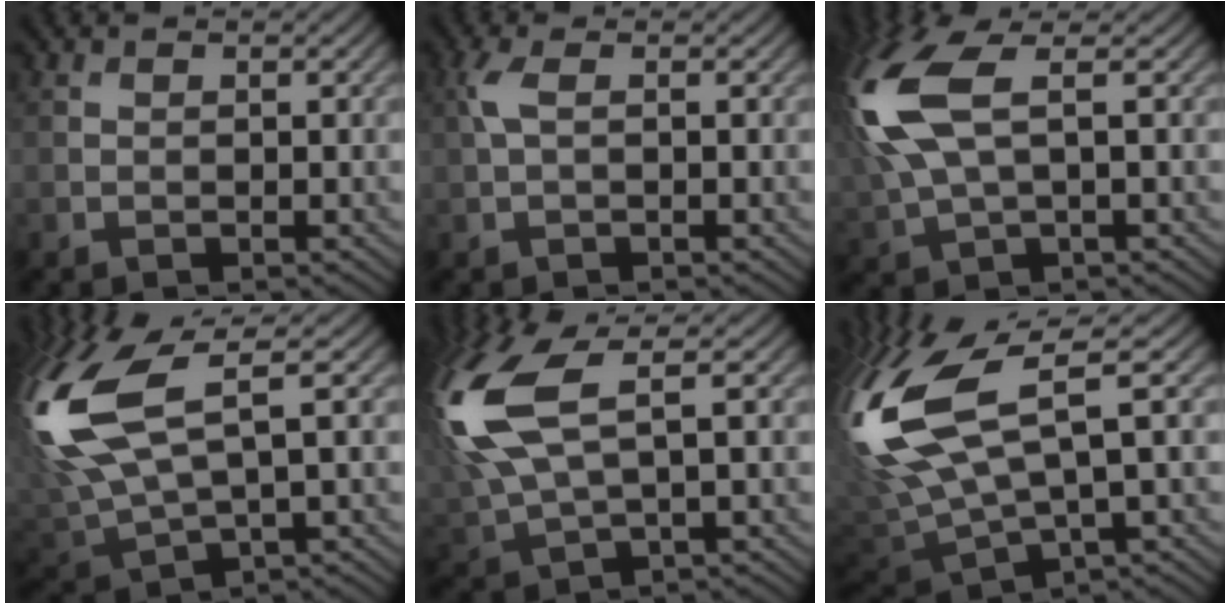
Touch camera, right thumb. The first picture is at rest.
{"total": 2.1, "force": [0.2, 0.6, 2.0], "torque": [-0.053, 0.011, 0.002]}
{"total": 11.1, "force": [2.3, 4.7, 9.8], "torque": [-0.273, 0.010, 0.047]}
{"total": 14.4, "force": [4.0, 5.9, 12.5], "torque": [-0.330, 0.014, 0.085]}
{"total": 12.3, "force": [3.1, 5.2, 10.7], "torque": [-0.289, 0.009, 0.068]}
{"total": 16.3, "force": [3.7, 6.5, 14.5], "torque": [-0.377, 0.013, 0.078]}